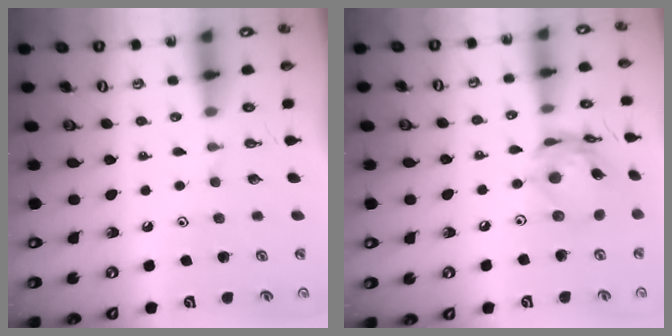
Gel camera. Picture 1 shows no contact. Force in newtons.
{"total": 14.2, "press": 14.2, "slide": 1.5}